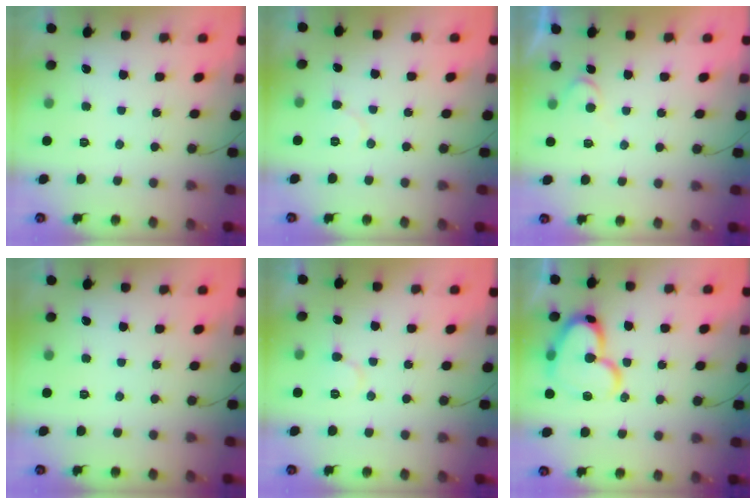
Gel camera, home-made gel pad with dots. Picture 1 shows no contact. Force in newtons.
{"total": 5.2, "press": 5.2, "slide": 0.5}
{"total": 4.0, "press": 4.0, "slide": 0.3}
{"total": 0.0}
{"total": 6.4, "press": 6.4, "slide": 0.6}
{"total": 18.2, "press": 18.1, "slide": 2.1}